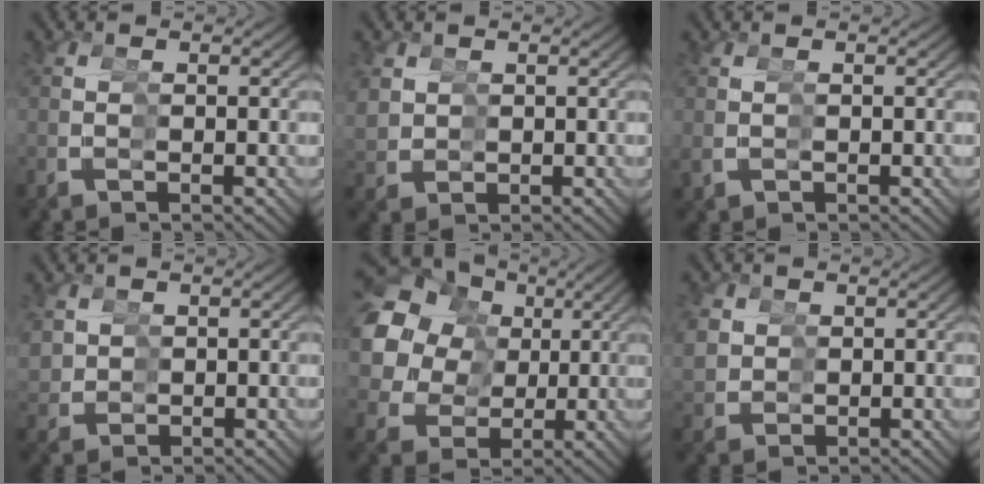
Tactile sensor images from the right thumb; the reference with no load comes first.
{"total": 2.2, "force": [1.7, 1.3, -0.3], "torque": [-0.001, -0.002, 0.037]}
{"total": 0.6, "force": [0.2, 0.6, 0.1], "torque": [-0.005, -0.002, 0.008]}
{"total": 2.5, "force": [1.8, 1.8, -0.3], "torque": [-0.006, -0.006, 0.039]}
{"total": 14.7, "force": [4.3, 11.6, 8.0], "torque": [-0.162, 0.011, 0.059]}
{"total": 2.8, "force": [1.8, 2.1, -0.4], "torque": [-0.005, -0.005, 0.038]}